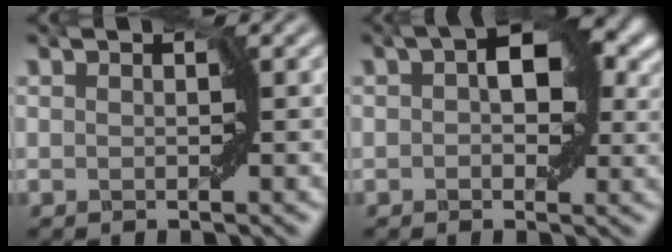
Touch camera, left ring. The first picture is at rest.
{"total": 7.3, "force": [2.2, 3.9, 5.7], "torque": [-0.072, 0.014, 0.021]}